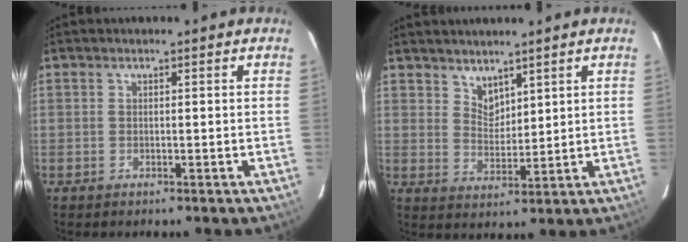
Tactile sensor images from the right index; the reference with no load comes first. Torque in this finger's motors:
{"motor_torque": [-0.18, 0.00, -0.03, 0.00]}